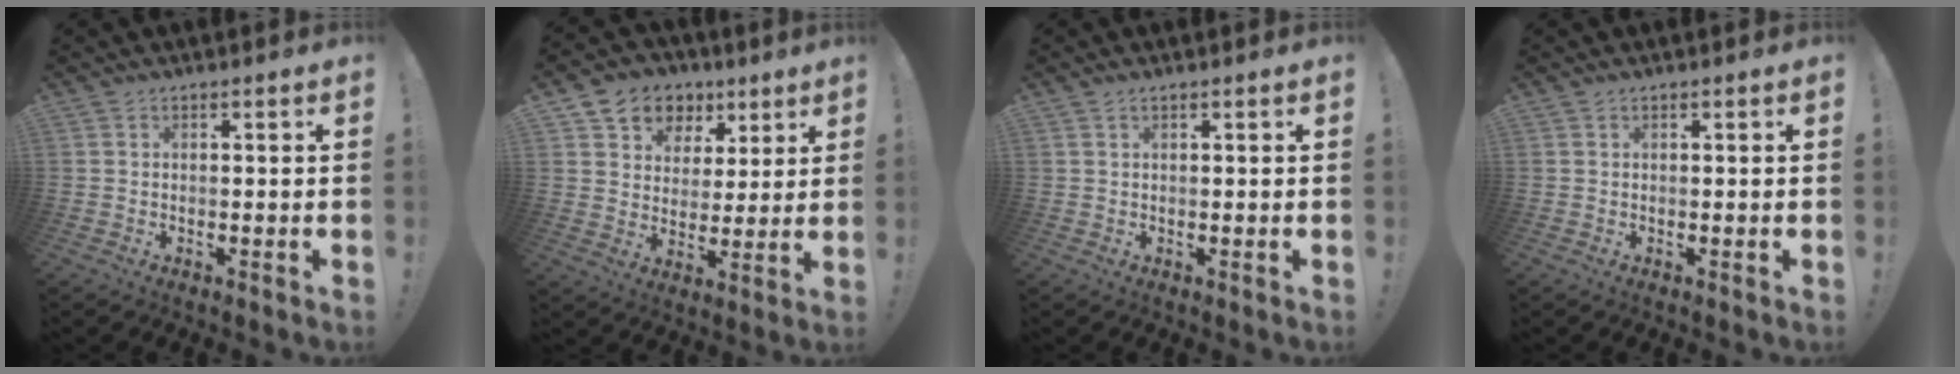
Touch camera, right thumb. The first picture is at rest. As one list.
[{"total": 8.5, "force": [4.2, 7.2, 1.5], "torque": [-0.028, -0.032, 0.086]}, {"total": 0.9, "force": [0.5, 0.2, 0.6], "torque": [-0.020, 0.003, 0.011]}, {"total": 0.0}]